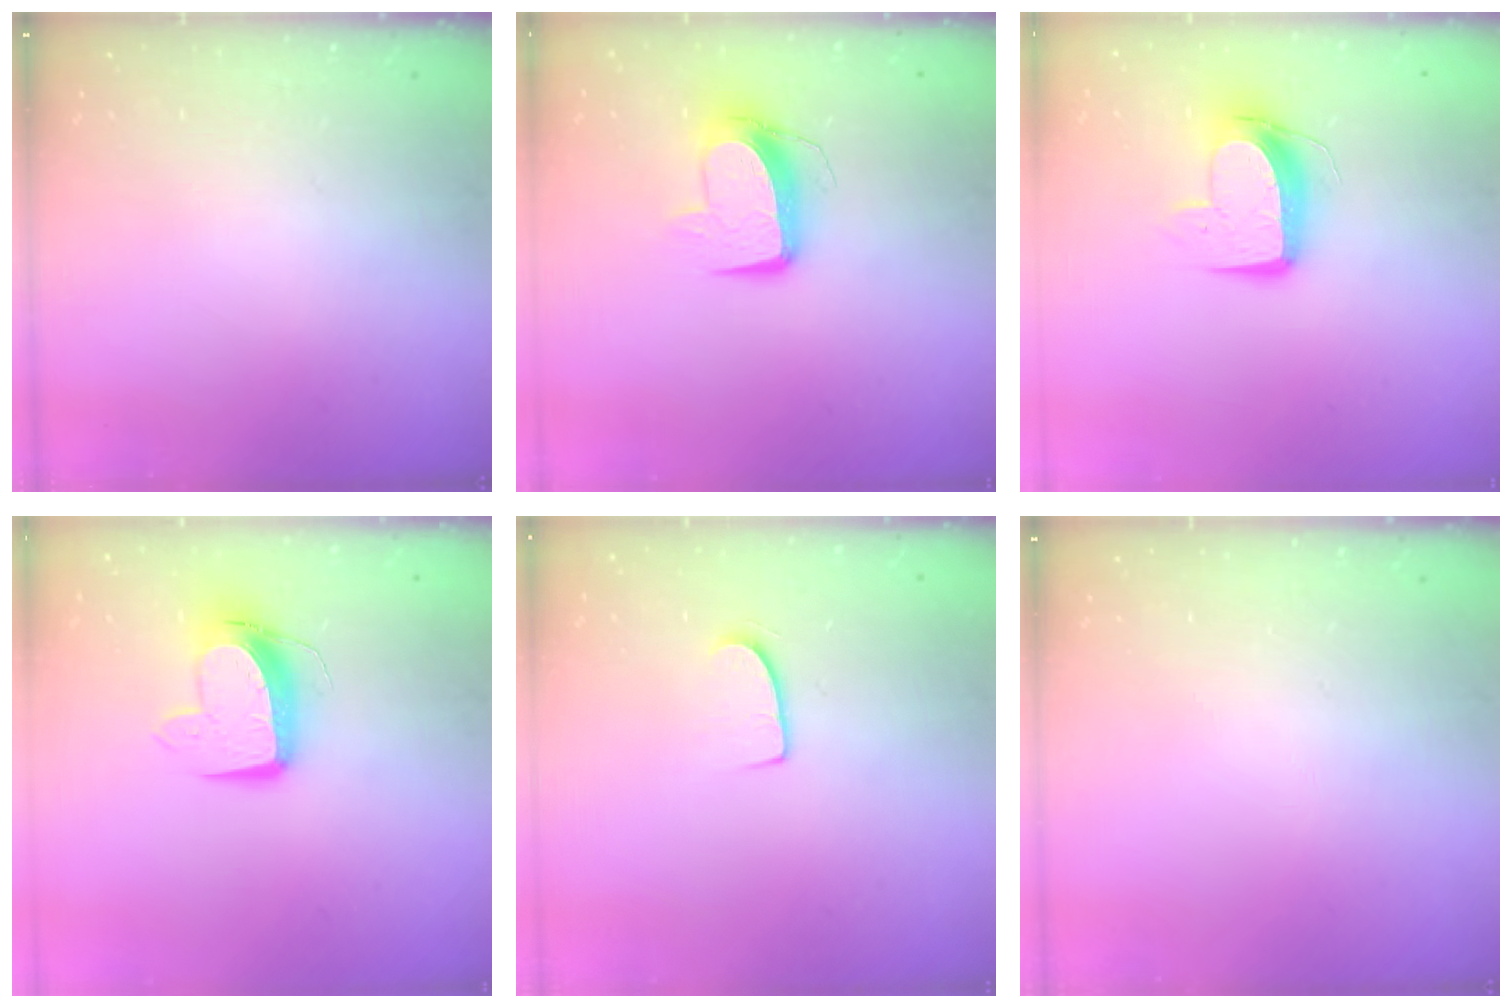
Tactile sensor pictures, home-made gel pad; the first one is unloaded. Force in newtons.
{"total": 10.9, "press": 10.9, "slide": 0.7}
{"total": 10.6, "press": 10.6, "slide": 0.9}
{"total": 11.1, "press": 11.0, "slide": 1.0}
{"total": 7.1, "press": 7.1, "slide": 0.5}
{"total": 0.0}